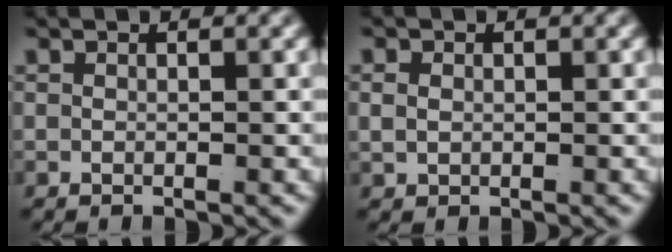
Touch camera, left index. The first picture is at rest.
{"total": 1.2, "force": [0.3, 0.9, 0.7], "torque": [-0.019, -0.007, 0.014]}